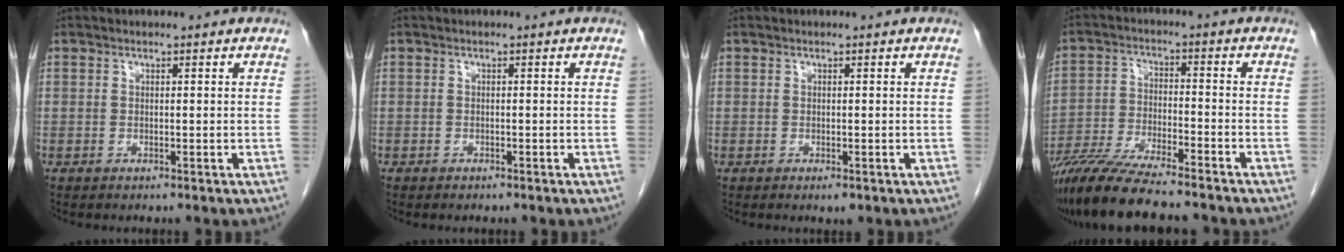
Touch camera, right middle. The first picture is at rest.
{"total": 0.8, "force": [-0.6, 0.4, 0.2], "torque": [-0.005, 0.001, -0.010]}
{"total": 0.9, "force": [-0.5, 0.4, 0.7], "torque": [-0.007, -0.001, -0.004]}
{"total": 13.7, "force": [-11.8, 1.4, 6.9], "torque": [-0.122, -0.023, -0.200]}